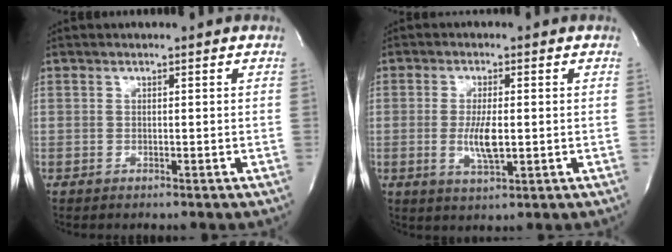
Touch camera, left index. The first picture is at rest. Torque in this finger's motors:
{"motor_torque": [0.60, -0.08, 0.44, 0.04]}